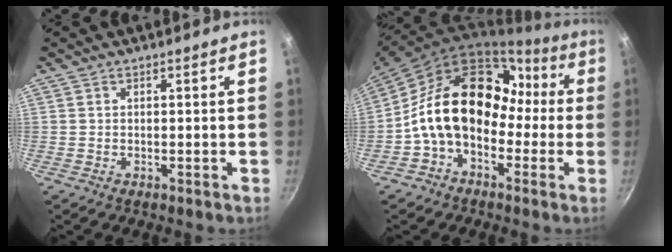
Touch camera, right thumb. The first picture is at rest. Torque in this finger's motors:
{"motor_torque": [0.54, 3.44, 2.04, -0.53, 0.30]}